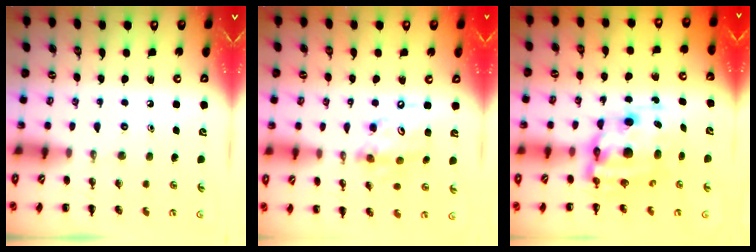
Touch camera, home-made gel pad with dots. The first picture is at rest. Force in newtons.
{"total": 11.4, "press": 11.1, "slide": 2.5}
{"total": 12.0, "press": 11.5, "slide": 3.2}